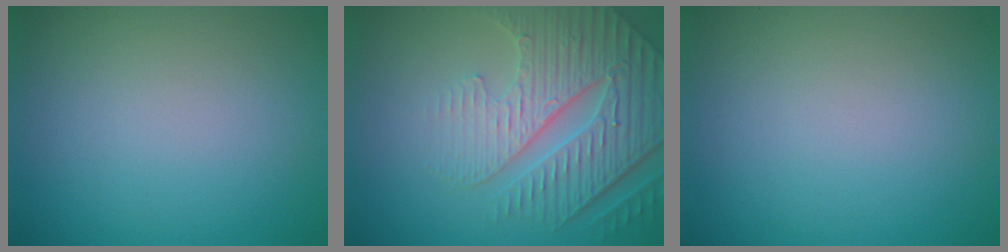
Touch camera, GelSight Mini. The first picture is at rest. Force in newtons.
{"total": 6.6, "press": 5.2, "slide": 4.1}
{"total": 0.0}